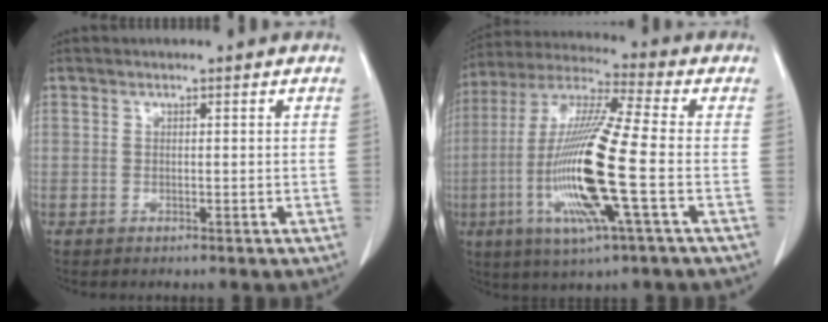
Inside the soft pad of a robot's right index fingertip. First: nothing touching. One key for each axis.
{"total": 17.7, "fx": -4.0, "fy": 0.5, "fz": 17.2, "tx": -0.363, "ty": -0.014, "tz": -0.083}